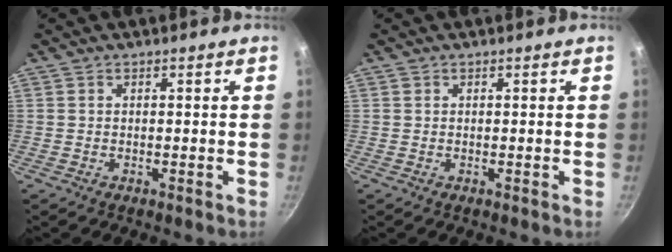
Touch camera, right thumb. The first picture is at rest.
{"total": 0.0}